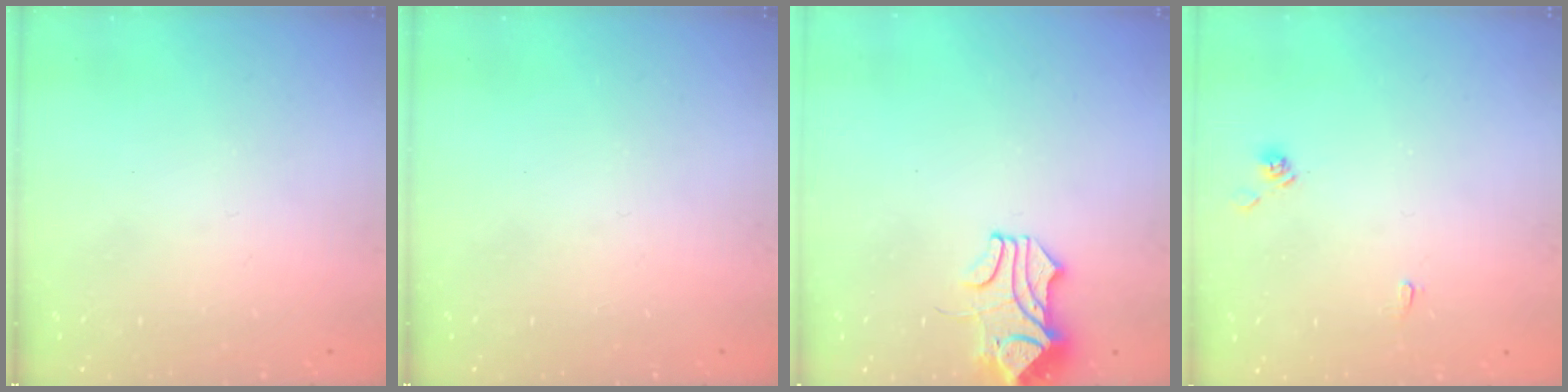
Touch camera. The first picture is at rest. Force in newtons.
{"total": 0.0}
{"total": 1.9, "press": 1.8, "slide": 0.7}
{"total": 2.1, "press": 2.1, "slide": 0.3}